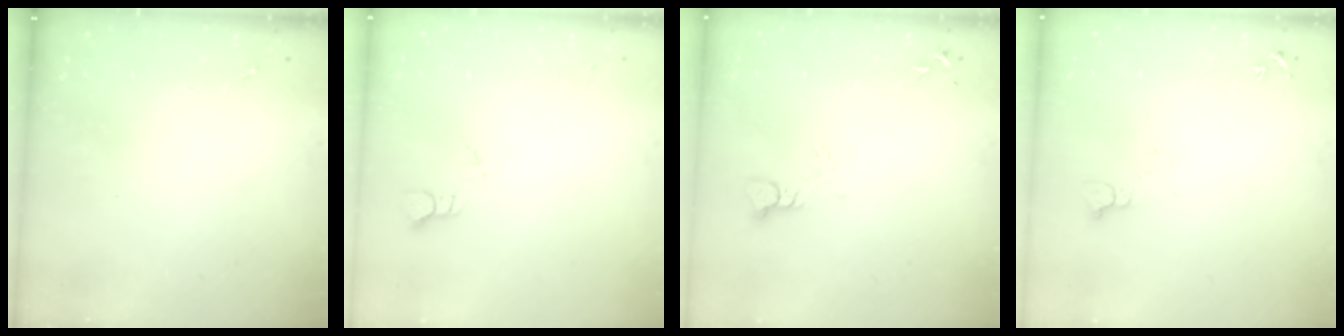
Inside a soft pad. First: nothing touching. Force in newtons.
{"total": 2.4, "press": 2.4, "slide": 0.2}
{"total": 3.3, "press": 3.3, "slide": 0.4}
{"total": 4.4, "press": 4.3, "slide": 0.4}